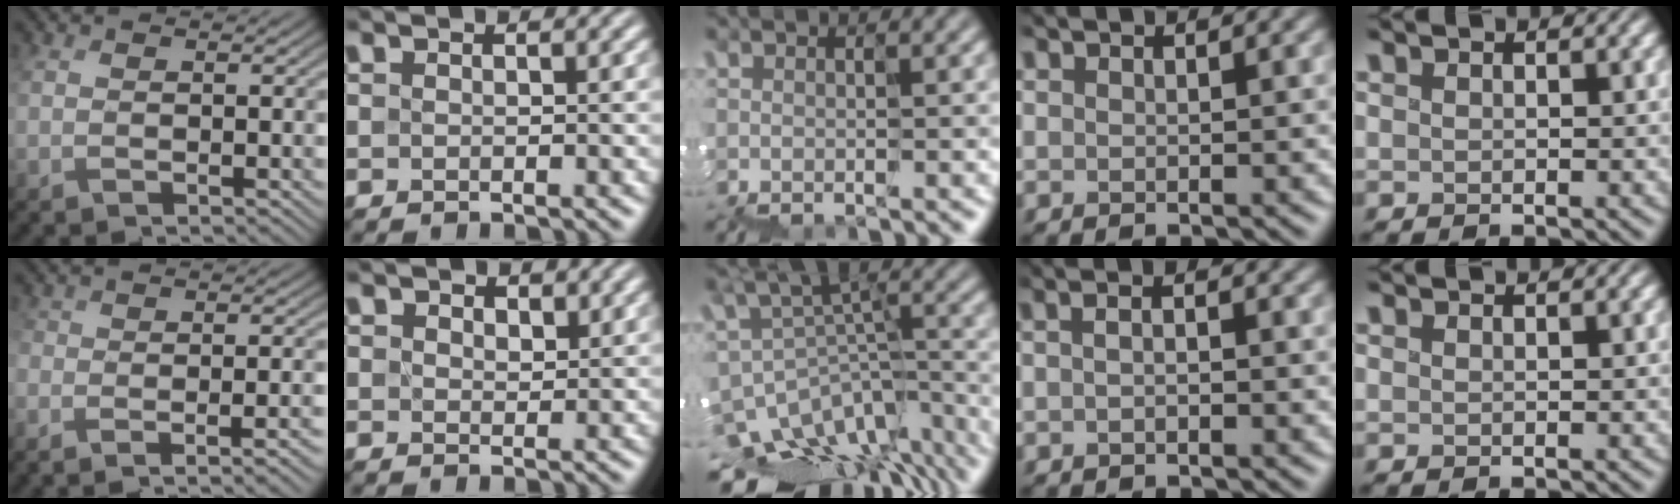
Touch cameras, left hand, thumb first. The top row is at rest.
{"thumb": {"total": 7.1, "force": [-4.2, 2.5, 5.1], "torque": [-0.059, 0.000, -0.047]}, "index": {"total": 1.7, "force": [1.1, 1.1, 0.8], "torque": [-0.012, -0.002, 0.016]}, "middle": {"total": 10.0, "force": [-7.0, 5.5, 4.5], "torque": [-0.092, 0.009, -0.076]}, "ring": {"total": 1.2, "force": [-0.6, 0.5, 1.0], "torque": [-0.016, -0.009, -0.017]}, "little": {"total": 0.6, "force": [0.6, 0.0, 0.1], "torque": [-0.001, 0.003, 0.007]}}